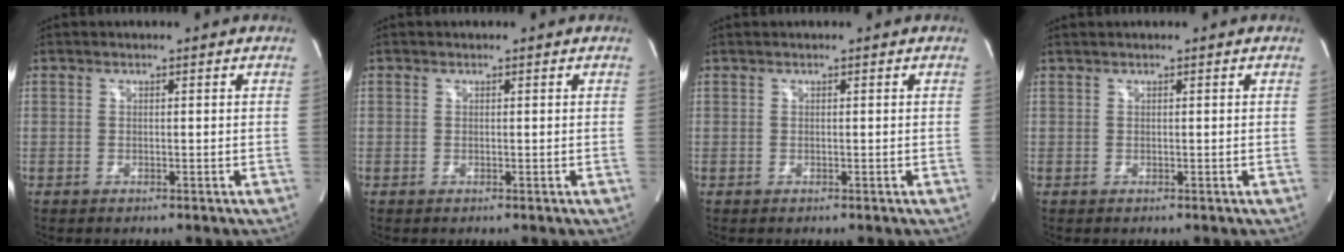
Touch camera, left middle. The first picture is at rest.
{"total": 0.0}
{"total": 0.0}
{"total": 0.7, "force": [0.6, -0.1, 0.3], "torque": [-0.009, 0.016, 0.016]}